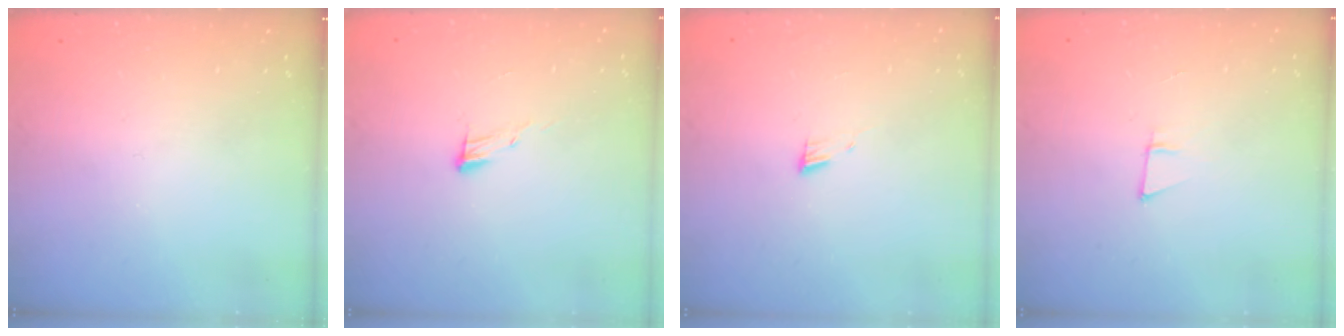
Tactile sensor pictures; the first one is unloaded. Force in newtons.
{"total": 5.4, "press": 5.4, "slide": 0.5}
{"total": 4.9, "press": 4.9, "slide": 0.5}
{"total": 5.2, "press": 4.3, "slide": 2.9}